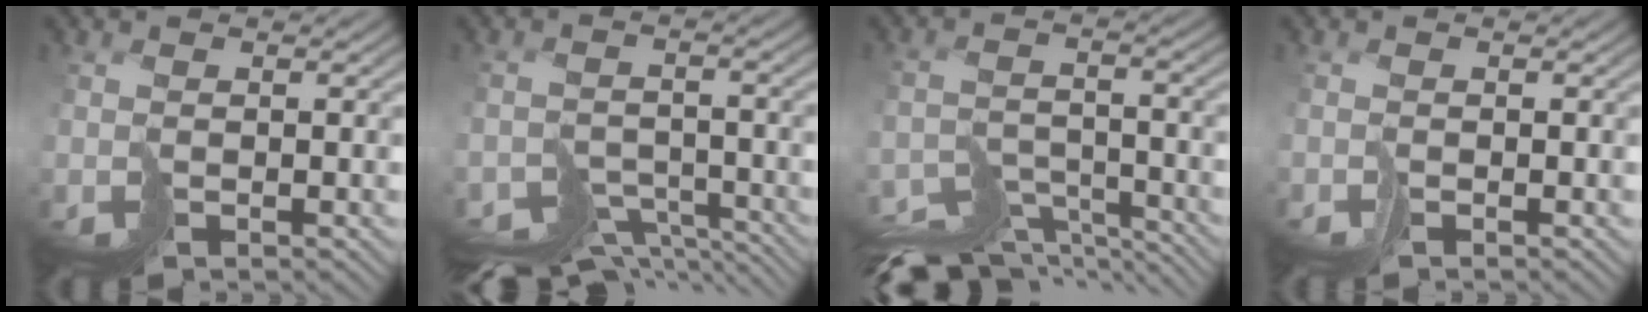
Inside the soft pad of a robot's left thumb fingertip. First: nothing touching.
{"total": 8.7, "force": [-8.0, 2.9, 2.2], "torque": [-0.022, -0.019, -0.109]}
{"total": 10.9, "force": [-10.2, 2.4, 2.8], "torque": [-0.039, -0.013, -0.151]}
{"total": 0.7, "force": [-0.7, -0.2, -0.2], "torque": [0.008, 0.003, -0.017]}